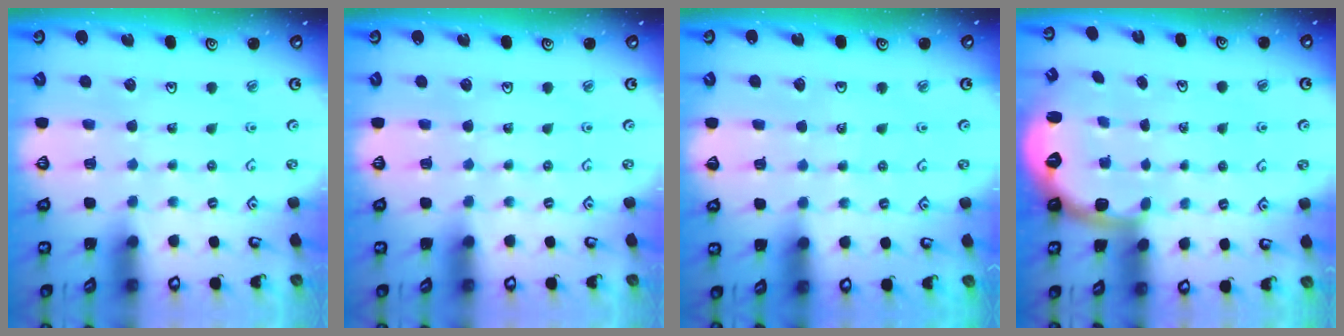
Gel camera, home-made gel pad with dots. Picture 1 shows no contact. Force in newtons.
{"total": 0.0}
{"total": 1.6, "press": 1.6, "slide": 0.2}
{"total": 2.6, "press": 1.6, "slide": 2.1}